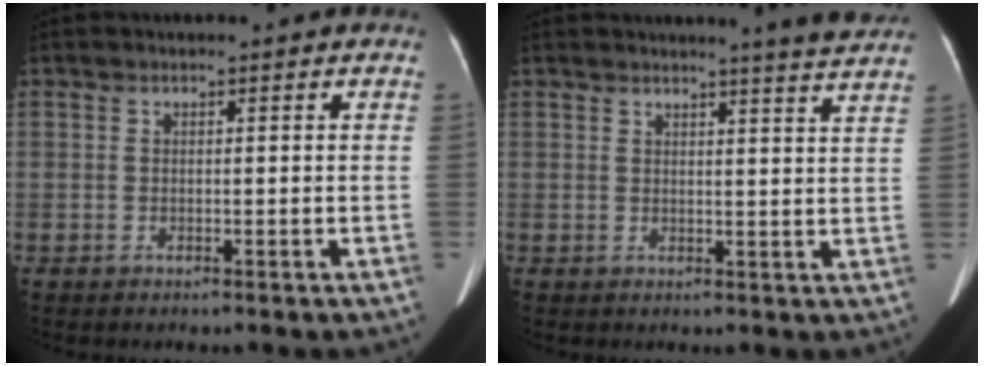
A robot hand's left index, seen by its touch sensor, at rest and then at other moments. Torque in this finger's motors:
{"motor_torque": [0.52, -1.15, 0.21, 0.08]}